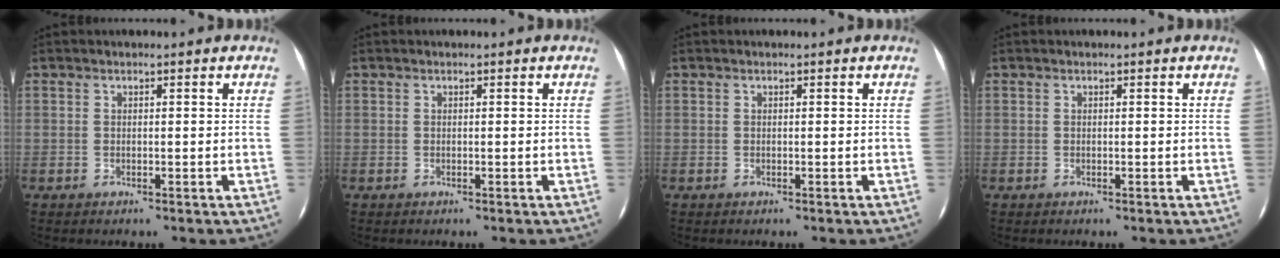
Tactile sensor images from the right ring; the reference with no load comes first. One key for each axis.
{"total": 0.0}
{"total": 0.0}
{"total": 0.0}